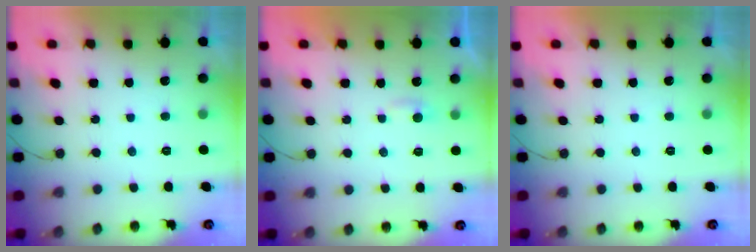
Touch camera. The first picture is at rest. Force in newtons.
{"total": 2.3, "press": 2.3, "slide": 0.2}
{"total": 0.0}